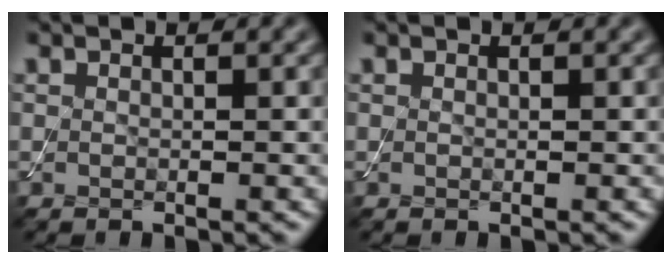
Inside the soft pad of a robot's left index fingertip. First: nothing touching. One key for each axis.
{"total": 0.0}